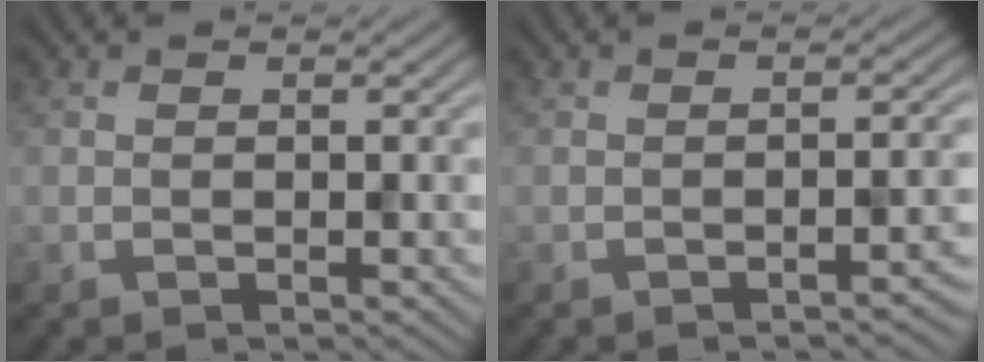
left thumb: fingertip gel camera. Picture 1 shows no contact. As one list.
[{"total": 2.9, "force": [-1.6, 0.6, 2.4], "torque": [-0.025, 0.007, -0.029]}]